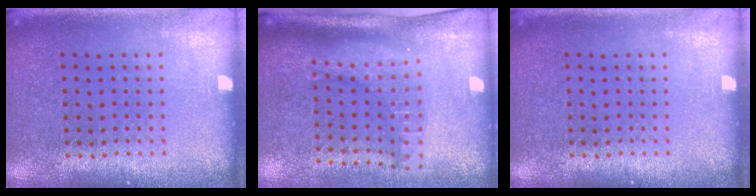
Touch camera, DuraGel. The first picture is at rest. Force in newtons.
{"total": 2.1, "press": 1.5, "slide": 1.4}
{"total": 0.0}